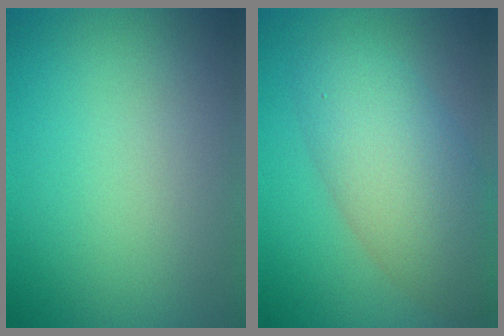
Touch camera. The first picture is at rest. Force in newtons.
{"total": 7.4, "press": 7.4, "slide": 0.3}